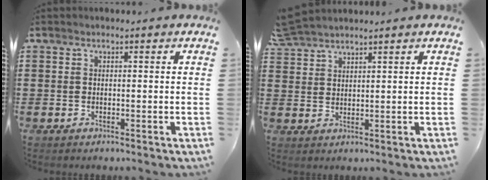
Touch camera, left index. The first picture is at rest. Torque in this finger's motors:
{"motor_torque": [-0.23, 0.90, 0.02, 0.03]}